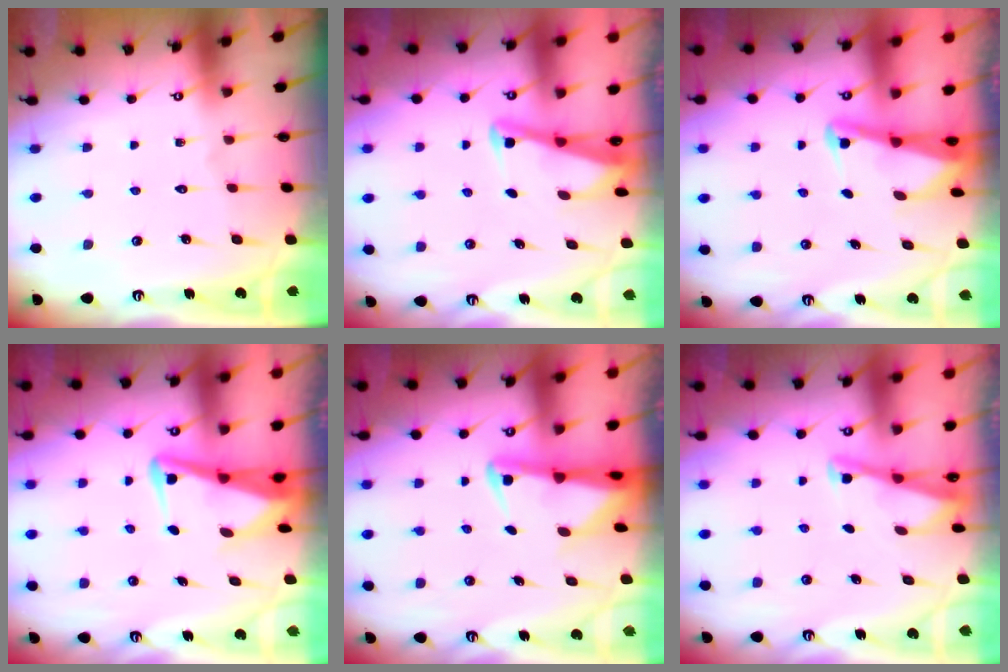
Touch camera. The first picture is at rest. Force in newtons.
{"total": 2.8, "press": 2.8, "slide": 0.3}
{"total": 2.3, "press": 2.3, "slide": 0.3}
{"total": 5.2, "press": 4.8, "slide": 2.0}
{"total": 2.8, "press": 2.8, "slide": 0.5}
{"total": 2.7, "press": 2.7, "slide": 0.2}